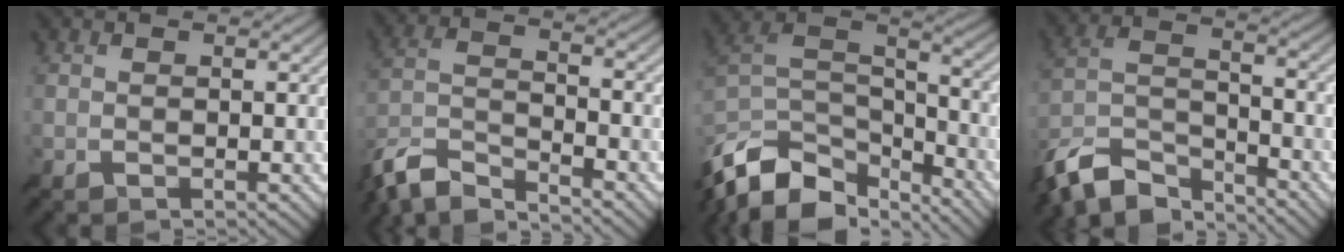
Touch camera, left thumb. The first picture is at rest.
{"total": 9.6, "force": [-8.4, 2.1, 4.1], "torque": [-0.088, -0.008, -0.171]}
{"total": 14.2, "force": [-10.6, 6.7, 6.6], "torque": [-0.183, 0.000, -0.186]}
{"total": 11.2, "force": [-9.6, 3.4, 4.6], "torque": [-0.094, -0.002, -0.196]}